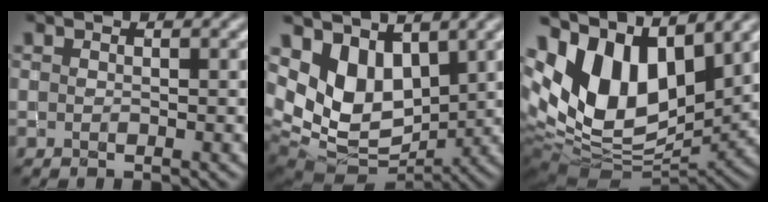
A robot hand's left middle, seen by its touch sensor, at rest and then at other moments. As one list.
[{"total": 6.9, "force": [2.5, 4.9, 4.2], "torque": [-0.089, -0.015, 0.051]}, {"total": 14.1, "force": [5.5, 8.4, 9.9], "torque": [-0.198, 0.018, 0.104]}]